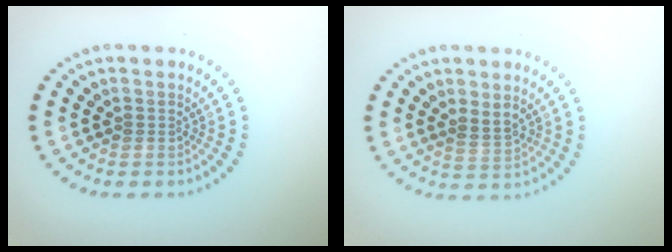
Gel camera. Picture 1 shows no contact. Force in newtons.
{"total": 1.9, "press": 1.8, "slide": 0.8}